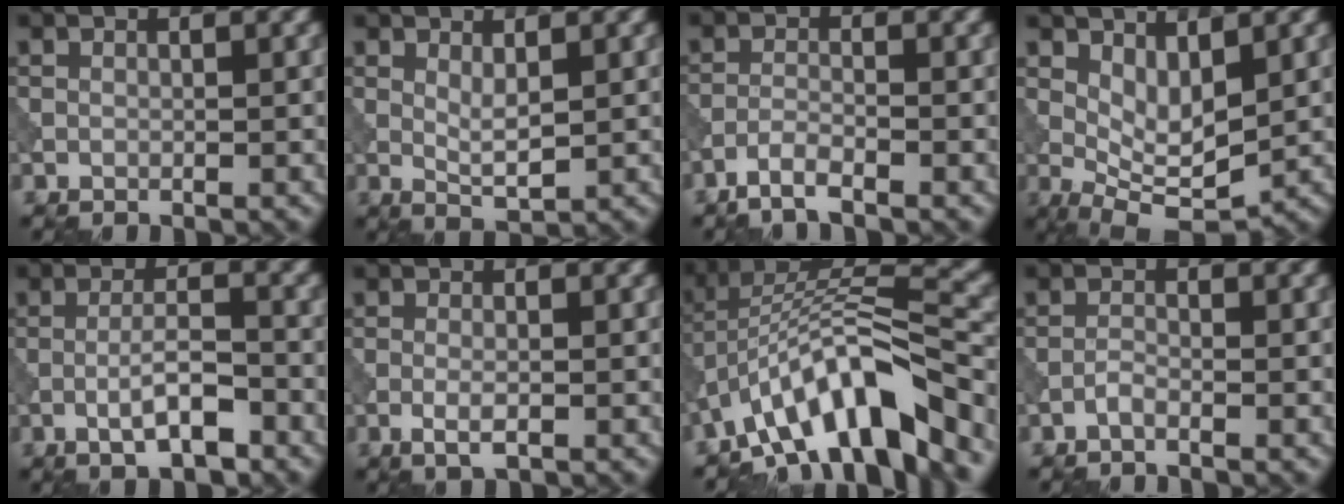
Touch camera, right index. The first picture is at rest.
{"total": 1.9, "force": [0.7, 0.5, 1.7], "torque": [-0.036, -0.006, 0.016]}
{"total": 2.4, "force": [-1.9, 0.3, 1.4], "torque": [-0.027, 0.002, -0.046]}
{"total": 4.7, "force": [1.1, 2.2, 4.0], "torque": [-0.070, -0.014, 0.025]}
{"total": 4.1, "force": [-1.8, 1.0, 3.5], "torque": [-0.063, 0.007, -0.035]}
{"total": 1.9, "force": [-0.7, 0.5, 1.7], "torque": [-0.033, -0.002, -0.017]}
{"total": 11.3, "force": [-6.6, 3.7, 8.4], "torque": [-0.123, 0.019, -0.125]}
{"total": 1.0, "force": [-0.8, 0.1, 0.6], "torque": [-0.011, 0.003, -0.020]}